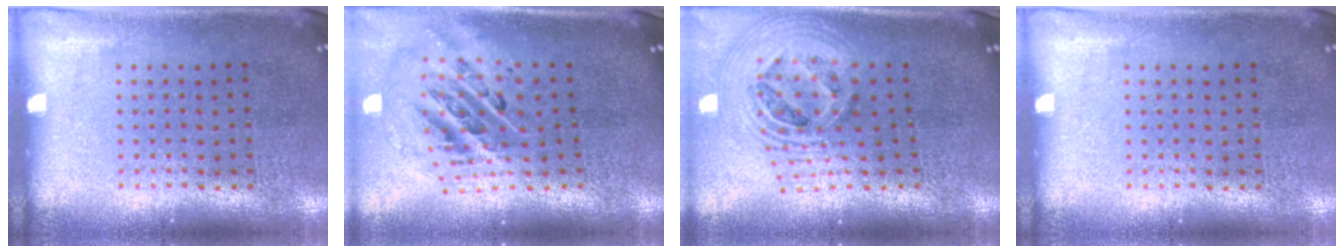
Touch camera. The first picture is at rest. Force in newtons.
{"total": 2.9, "press": 1.9, "slide": 2.1}
{"total": 2.7, "press": 1.9, "slide": 1.9}
{"total": 0.0}